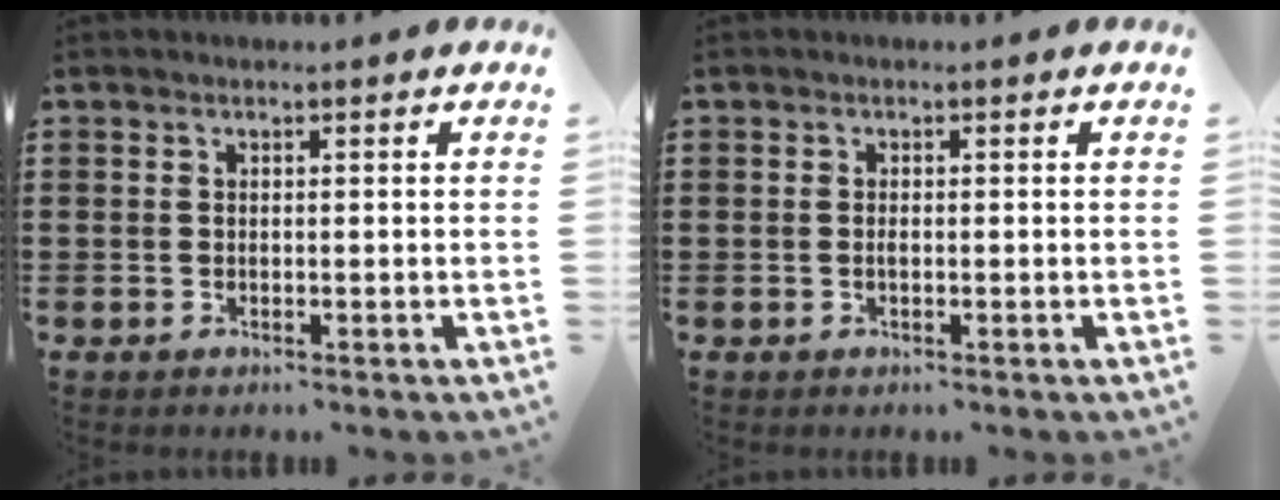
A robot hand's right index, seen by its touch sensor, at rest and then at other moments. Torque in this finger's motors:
{"motor_torque": [1.37, 0.77, -0.01, -0.02]}